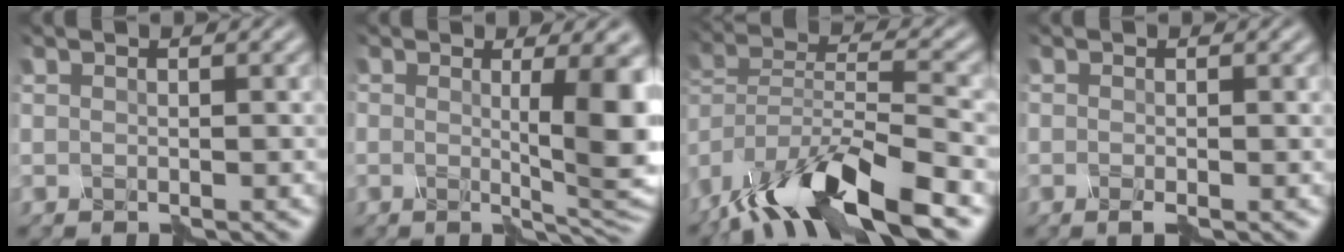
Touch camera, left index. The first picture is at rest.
{"total": 7.1, "force": [0.2, 1.9, 6.8], "torque": [-0.084, -0.007, 0.011]}
{"total": 13.0, "force": [-9.7, 3.6, 7.9], "torque": [-0.153, -0.001, -0.180]}
{"total": 1.2, "force": [-0.8, 0.3, 0.9], "torque": [-0.016, -0.001, -0.010]}